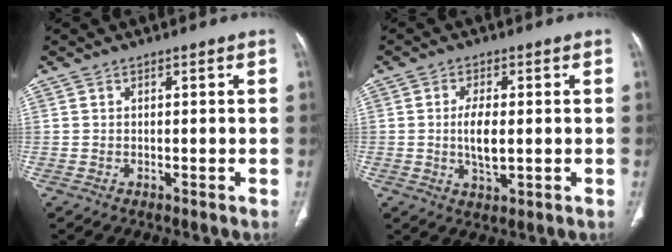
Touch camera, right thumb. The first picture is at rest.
{"total": 5.8, "force": [-0.2, 2.5, 5.3], "torque": [-0.099, -0.009, -0.003]}